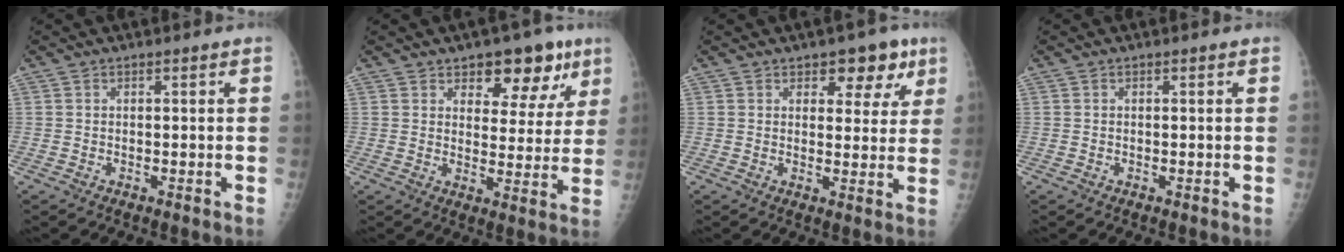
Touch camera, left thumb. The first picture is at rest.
{"total": 10.8, "force": [6.4, 6.1, 6.2], "torque": [-0.029, -0.027, 0.086]}
{"total": 7.1, "force": [4.0, 4.3, 3.9], "torque": [-0.006, -0.015, 0.049]}
{"total": 0.0}